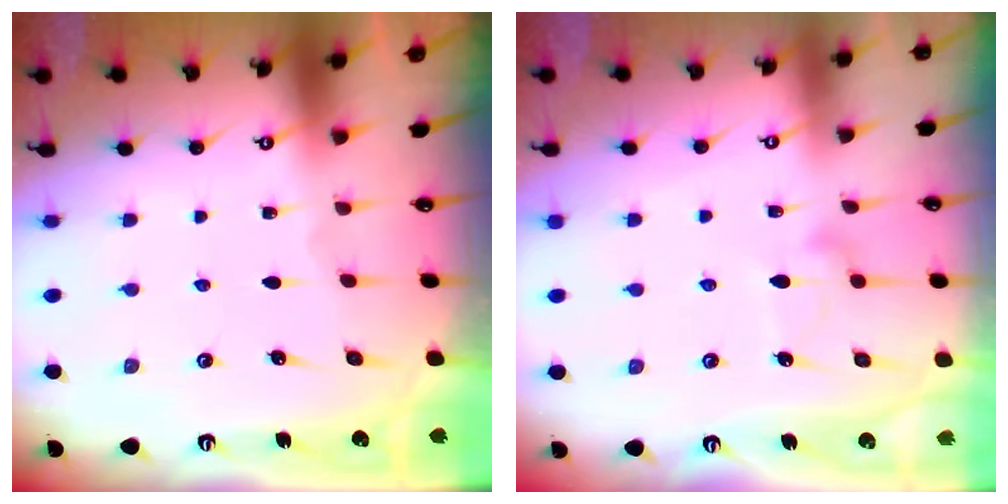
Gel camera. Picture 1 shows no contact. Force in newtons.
{"total": 10.5, "press": 10.5, "slide": 0.6}